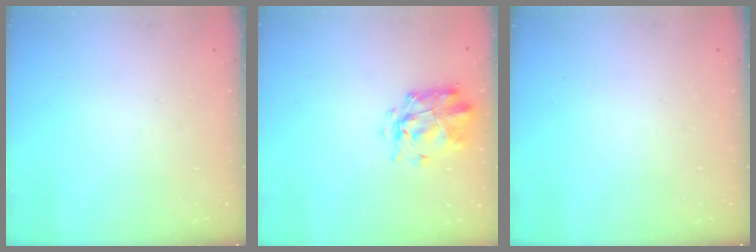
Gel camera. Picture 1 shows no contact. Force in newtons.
{"total": 3.0, "press": 2.8, "slide": 1.0}
{"total": 0.0}